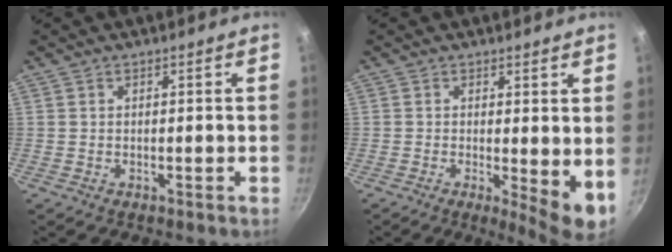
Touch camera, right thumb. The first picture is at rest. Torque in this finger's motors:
{"motor_torque": [-0.28, 0.66, 0.01, -0.01, 0.03]}